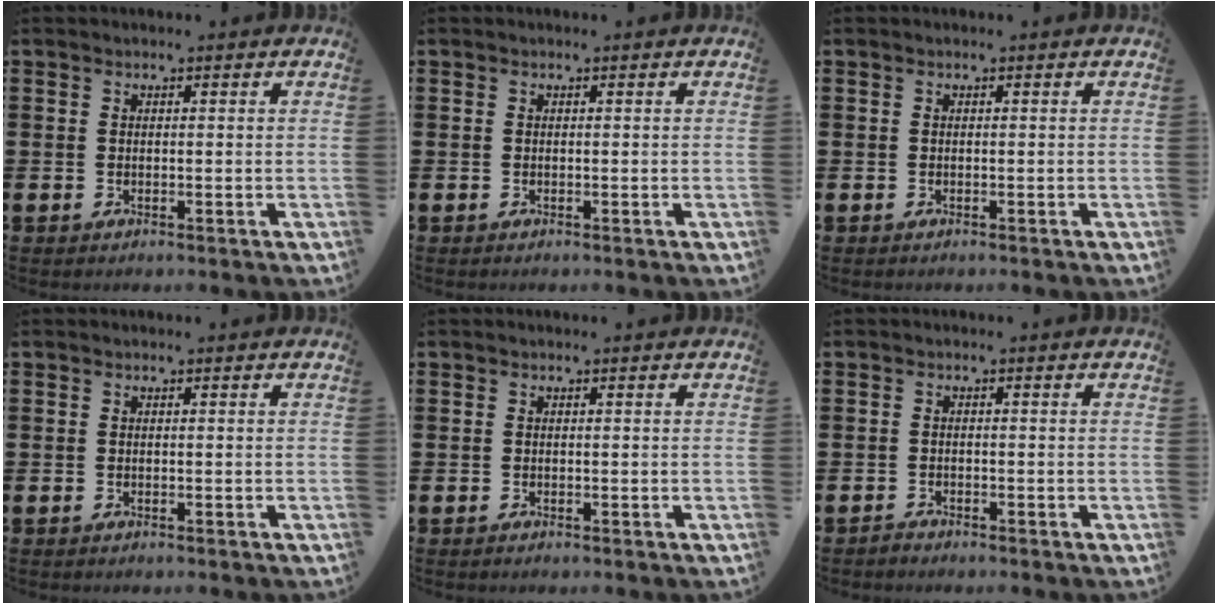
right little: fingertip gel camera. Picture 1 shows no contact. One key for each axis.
{"total": 0.0}
{"total": 0.0}
{"total": 0.0}
{"total": 0.0}
{"total": 0.9, "fx": -0.8, "fy": 0.1, "fz": 0.0, "tx": -0.002, "ty": 0.000, "tz": -0.018}